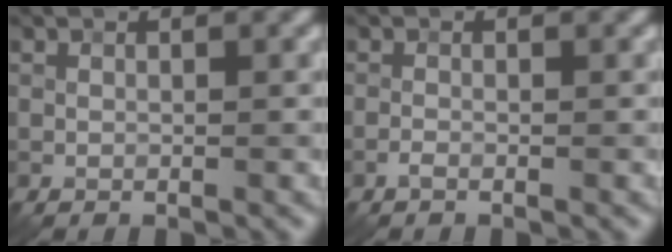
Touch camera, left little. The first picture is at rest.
{"total": 0.6, "force": [-0.4, 0.1, 0.4], "torque": [-0.010, 0.001, -0.010]}